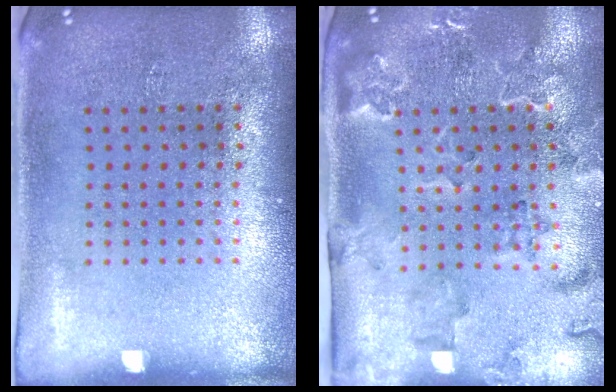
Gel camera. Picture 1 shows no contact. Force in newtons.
{"total": 2.3, "press": 2.3, "slide": 0.4}